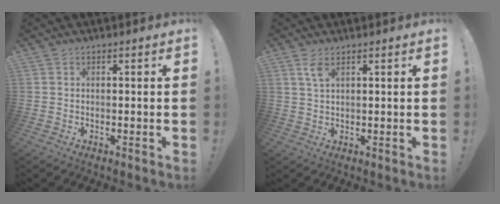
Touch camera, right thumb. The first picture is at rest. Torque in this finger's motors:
{"motor_torque": [0.02, 0.11, 0.21, -0.32, 0.13]}